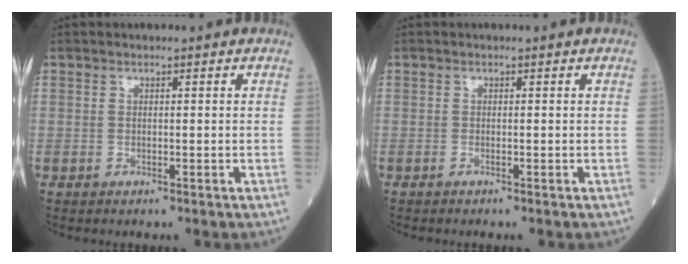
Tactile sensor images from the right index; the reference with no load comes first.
{"total": 0.0}